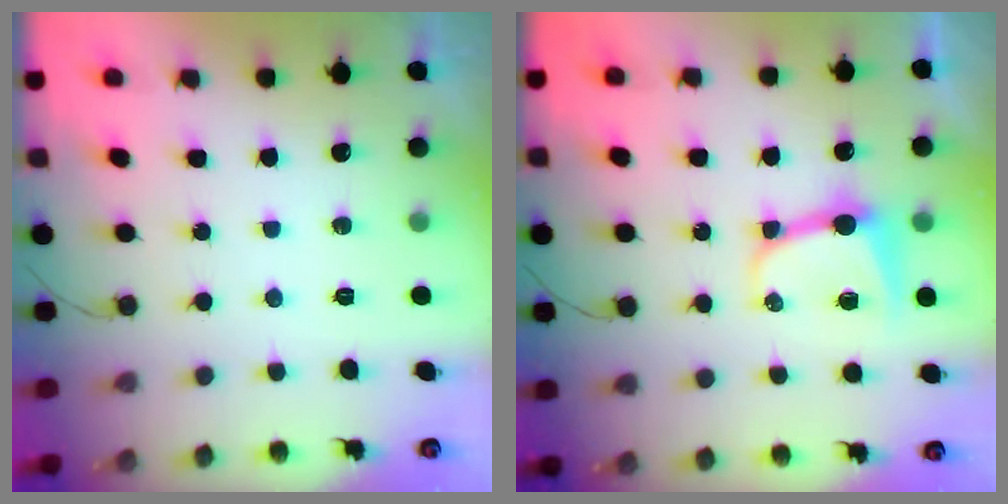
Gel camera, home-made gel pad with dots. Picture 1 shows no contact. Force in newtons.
{"total": 8.6, "press": 8.6, "slide": 1.0}